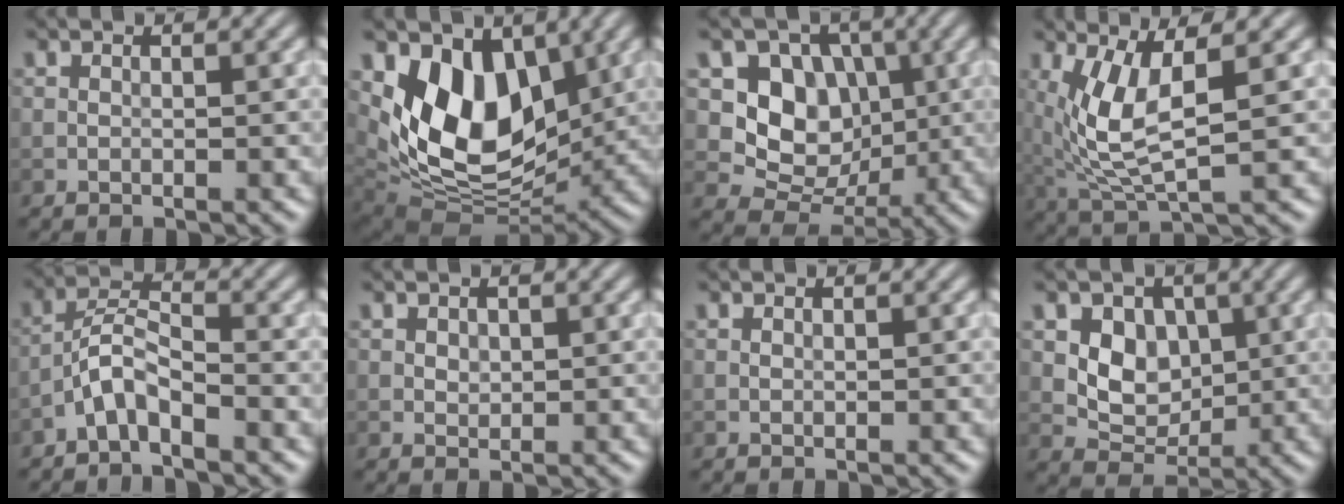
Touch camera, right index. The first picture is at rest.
{"total": 10.2, "force": [2.9, 6.3, 7.5], "torque": [-0.130, -0.021, 0.050]}
{"total": 6.8, "force": [0.9, 5.7, 3.6], "torque": [-0.048, -0.009, 0.005]}
{"total": 6.4, "force": [1.4, 2.2, 5.9], "torque": [-0.140, -0.014, 0.036]}
{"total": 3.2, "force": [-2.3, 0.8, 2.1], "torque": [-0.042, 0.014, -0.053]}
{"total": 0.8, "force": [0.3, 0.7, 0.4], "torque": [-0.006, -0.003, 0.007]}
{"total": 0.0}
{"total": 4.4, "force": [0.7, 3.5, 2.6], "torque": [-0.043, -0.005, 0.009]}